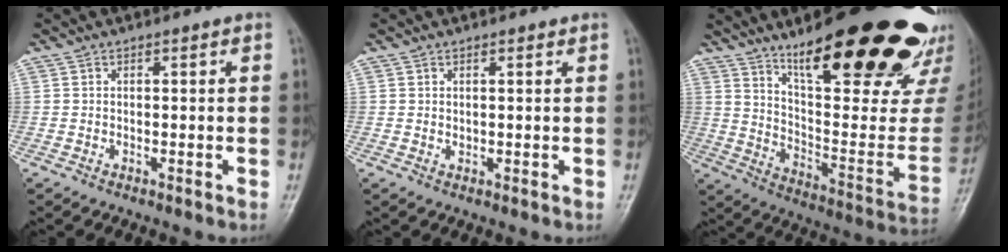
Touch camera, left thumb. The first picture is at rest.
{"total": 1.1, "force": [0.7, 0.6, 0.6], "torque": [-0.003, -0.004, 0.009]}
{"total": 34.6, "force": [21.9, 9.2, 25.1], "torque": [-0.281, -0.083, 0.331]}